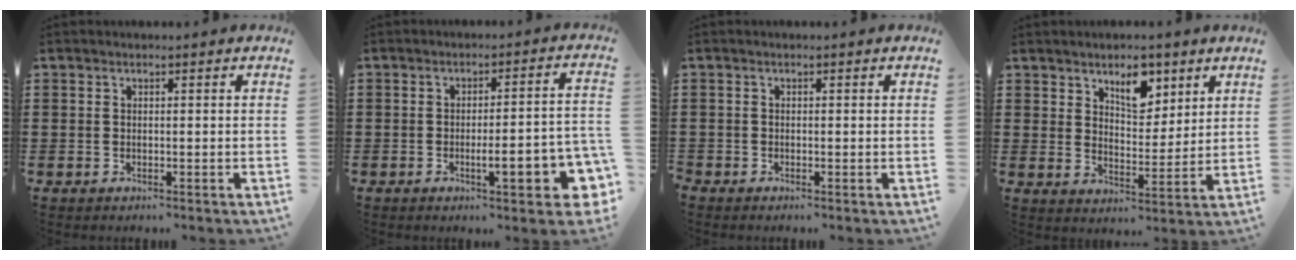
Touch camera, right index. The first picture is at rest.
{"total": 7.8, "force": [-2.5, 2.1, 7.1], "torque": [-0.100, -0.009, -0.041]}
{"total": 0.7, "force": [-0.7, 0.3, 0.0], "torque": [-0.002, 0.002, -0.015]}
{"total": 6.5, "force": [4.2, 3.3, 3.6], "torque": [-0.053, -0.004, 0.070]}